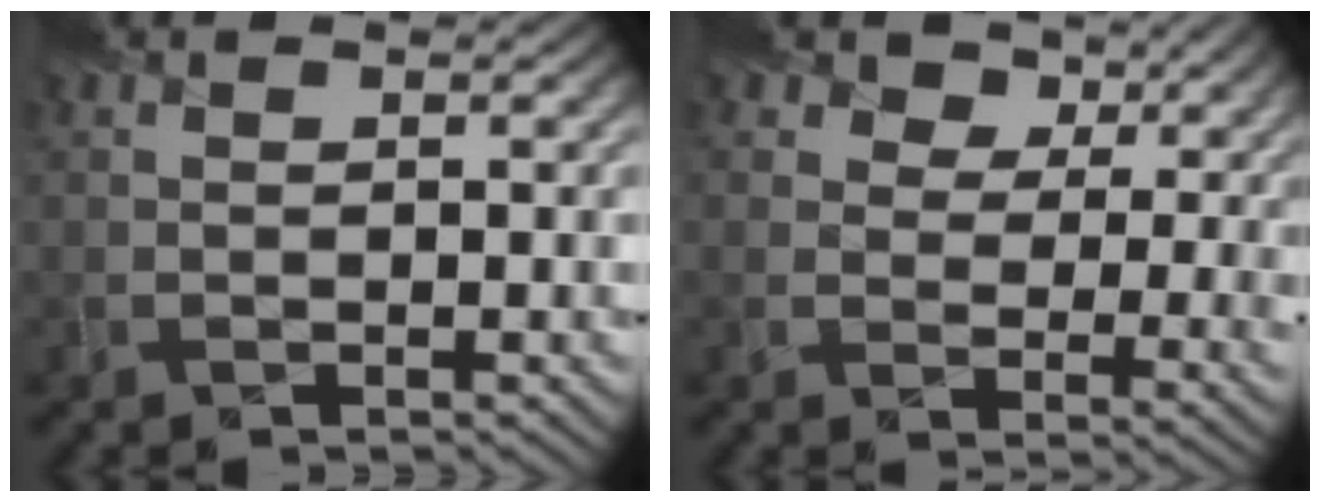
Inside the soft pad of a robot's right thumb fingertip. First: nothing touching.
{"total": 9.5, "force": [5.3, 6.2, 4.9], "torque": [-0.085, -0.001, 0.090]}